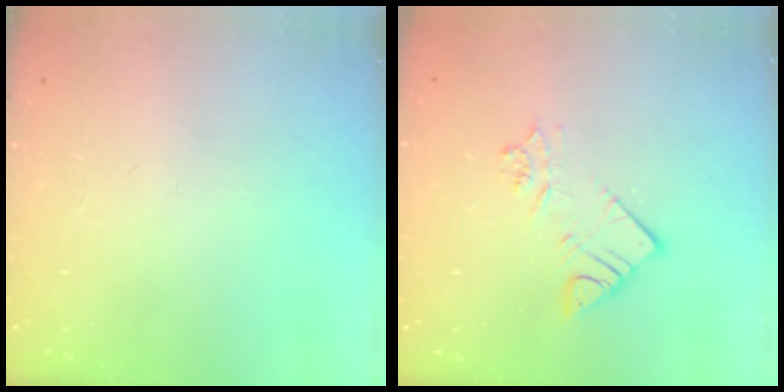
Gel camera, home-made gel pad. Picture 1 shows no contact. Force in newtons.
{"total": 6.6, "press": 6.6, "slide": 0.2}